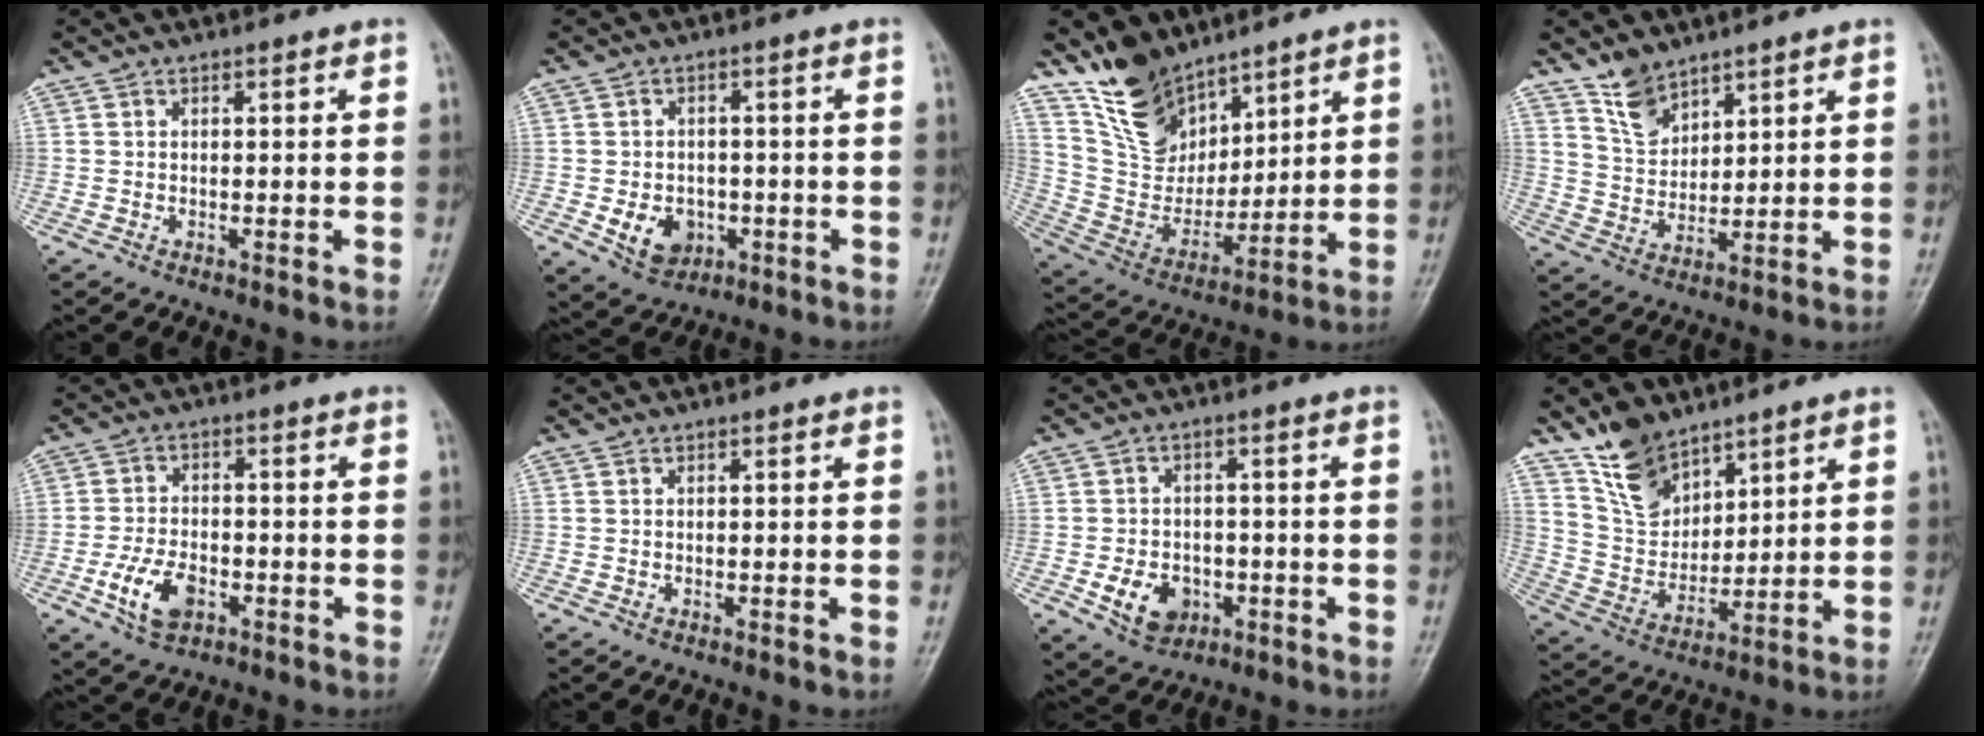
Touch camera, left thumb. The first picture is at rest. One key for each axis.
{"total": 6.7, "fx": -2.0, "fy": 5.3, "fz": 3.6, "tx": -0.034, "ty": 0.008, "tz": -0.021}
{"total": 14.6, "fx": 10.6, "fy": 8.0, "fz": 5.9, "tx": -0.073, "ty": -0.067, "tz": 0.217}
{"total": 6.3, "fx": 4.9, "fy": 3.2, "fz": 2.3, "tx": -0.025, "ty": -0.036, "tz": 0.104}
{"total": 7.8, "fx": -3.2, "fy": 4.6, "fz": 5.3, "tx": -0.095, "ty": 0.013, "tz": -0.057}
{"total": 0.0}
{"total": 7.4, "fx": -2.6, "fy": 5.7, "fz": 4.1, "tx": -0.043, "ty": 0.013, "tz": -0.036}
{"total": 10.8, "fx": 8.0, "fy": 5.9, "fz": 4.3, "tx": -0.055, "ty": -0.052, "tz": 0.165}